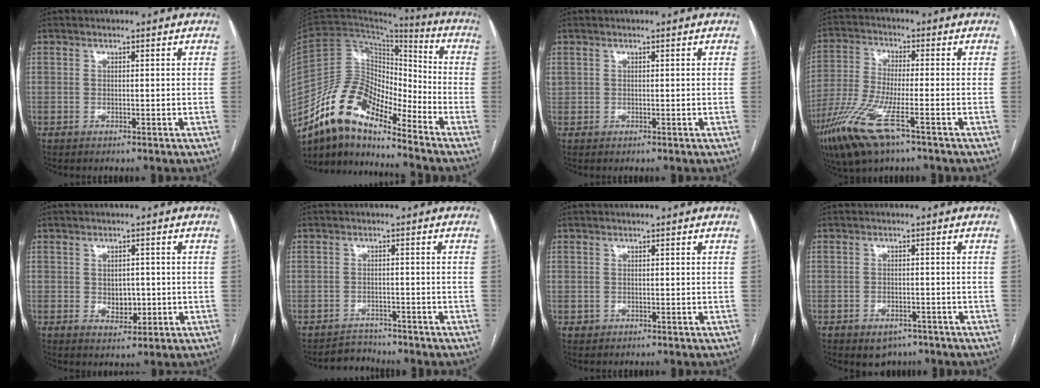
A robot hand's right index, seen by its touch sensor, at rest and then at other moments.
{"total": 13.8, "force": [-11.0, 5.0, 6.6], "torque": [-0.122, 0.045, -0.201]}
{"total": 1.0, "force": [0.5, 0.9, 0.2], "torque": [-0.001, 0.014, 0.010]}
{"total": 11.9, "force": [-6.6, 2.3, 9.6], "torque": [-0.209, -0.025, -0.121]}
{"total": 3.6, "force": [-0.3, 2.5, 2.5], "torque": [-0.031, 0.000, 0.003]}
{"total": 2.9, "force": [-2.6, 0.7, -0.9], "torque": [0.018, -0.006, -0.041]}
{"total": 1.1, "force": [0.0, 1.1, 0.0], "torque": [0.005, 0.005, 0.002]}
{"total": 4.1, "force": [-2.7, 2.7, 1.5], "torque": [-0.019, 0.004, -0.028]}